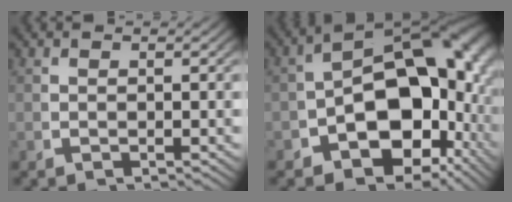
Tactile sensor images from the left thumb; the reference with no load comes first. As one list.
[{"total": 16.7, "force": [-1.5, 10.9, 12.6], "torque": [-0.190, -0.056, -0.005]}]